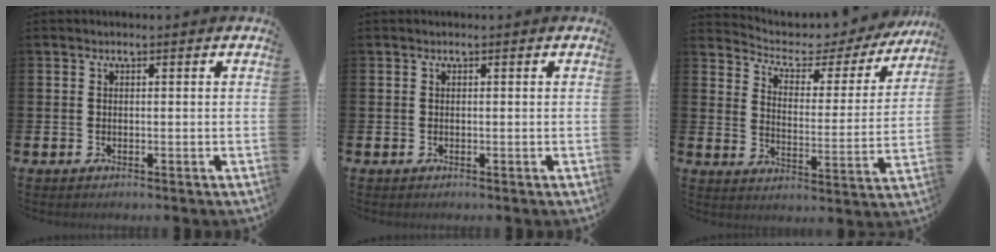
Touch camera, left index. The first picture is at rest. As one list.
[{"total": 0.0}, {"total": 4.9, "force": [4.3, 2.0, 1.4], "torque": [-0.050, -0.036, 0.064]}]